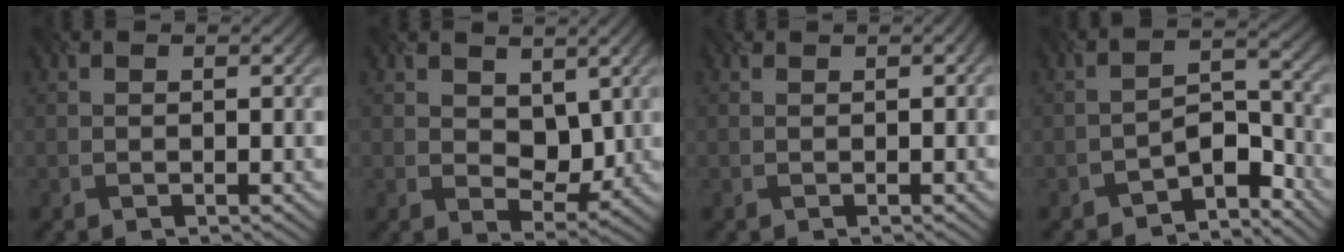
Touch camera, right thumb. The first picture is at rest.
{"total": 4.8, "force": [1.4, 3.5, 3.0], "torque": [-0.063, -0.008, 0.033]}
{"total": 1.2, "force": [0.2, 0.7, 1.0], "torque": [-0.008, 0.007, 0.002]}
{"total": 6.4, "force": [-5.5, 2.2, 2.3], "torque": [-0.022, 0.010, -0.098]}